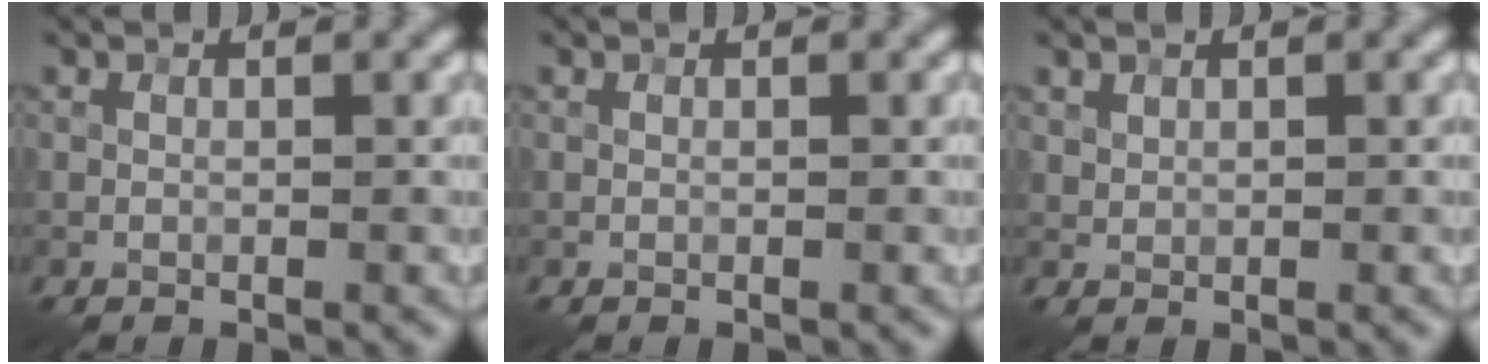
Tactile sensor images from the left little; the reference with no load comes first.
{"total": 0.0}
{"total": 0.7, "force": [0.6, 0.4, 0.1], "torque": [-0.001, -0.003, 0.016]}